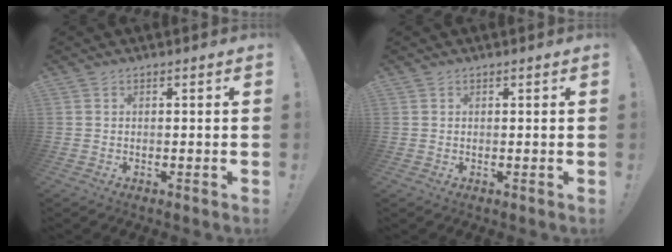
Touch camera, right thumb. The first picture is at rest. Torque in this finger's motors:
{"motor_torque": [1.63, 1.49, 0.25, -0.34, 0.00]}